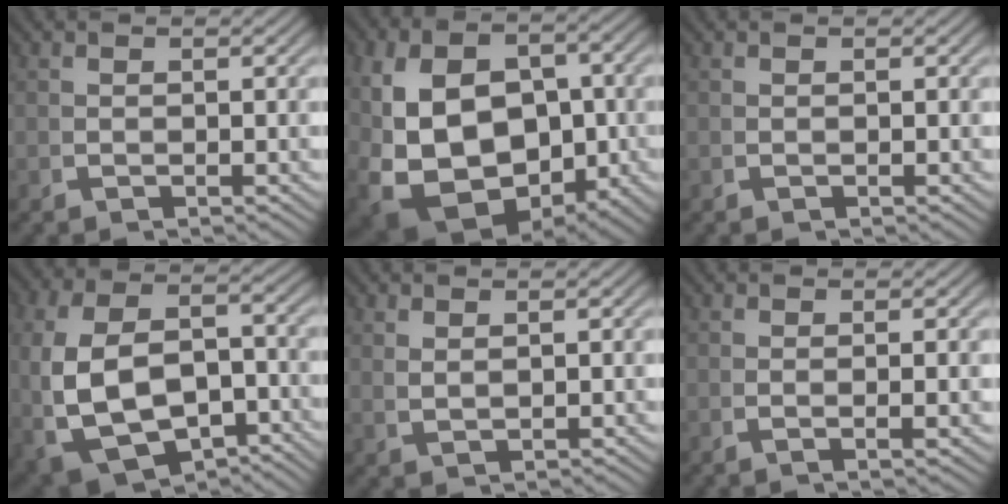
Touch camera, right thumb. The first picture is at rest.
{"total": 15.9, "force": [-2.7, 11.1, 11.0], "torque": [-0.239, -0.077, -0.009]}
{"total": 0.0}
{"total": 11.9, "force": [-3.2, 8.1, 8.1], "torque": [-0.172, -0.058, -0.016]}
{"total": 1.3, "force": [1.1, -0.1, 0.7], "torque": [-0.012, 0.003, 0.033]}
{"total": 1.3, "force": [0.0, 0.1, 1.3], "torque": [-0.028, 0.000, 0.001]}